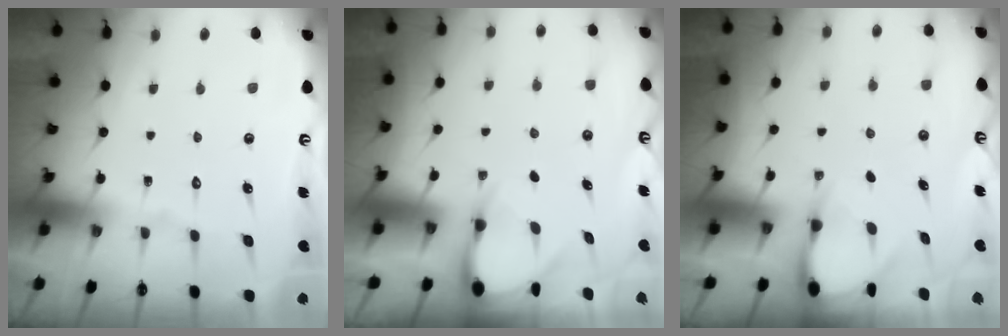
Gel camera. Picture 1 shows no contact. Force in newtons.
{"total": 3.2, "press": 3.2, "slide": 0.2}
{"total": 2.9, "press": 2.9, "slide": 0.3}